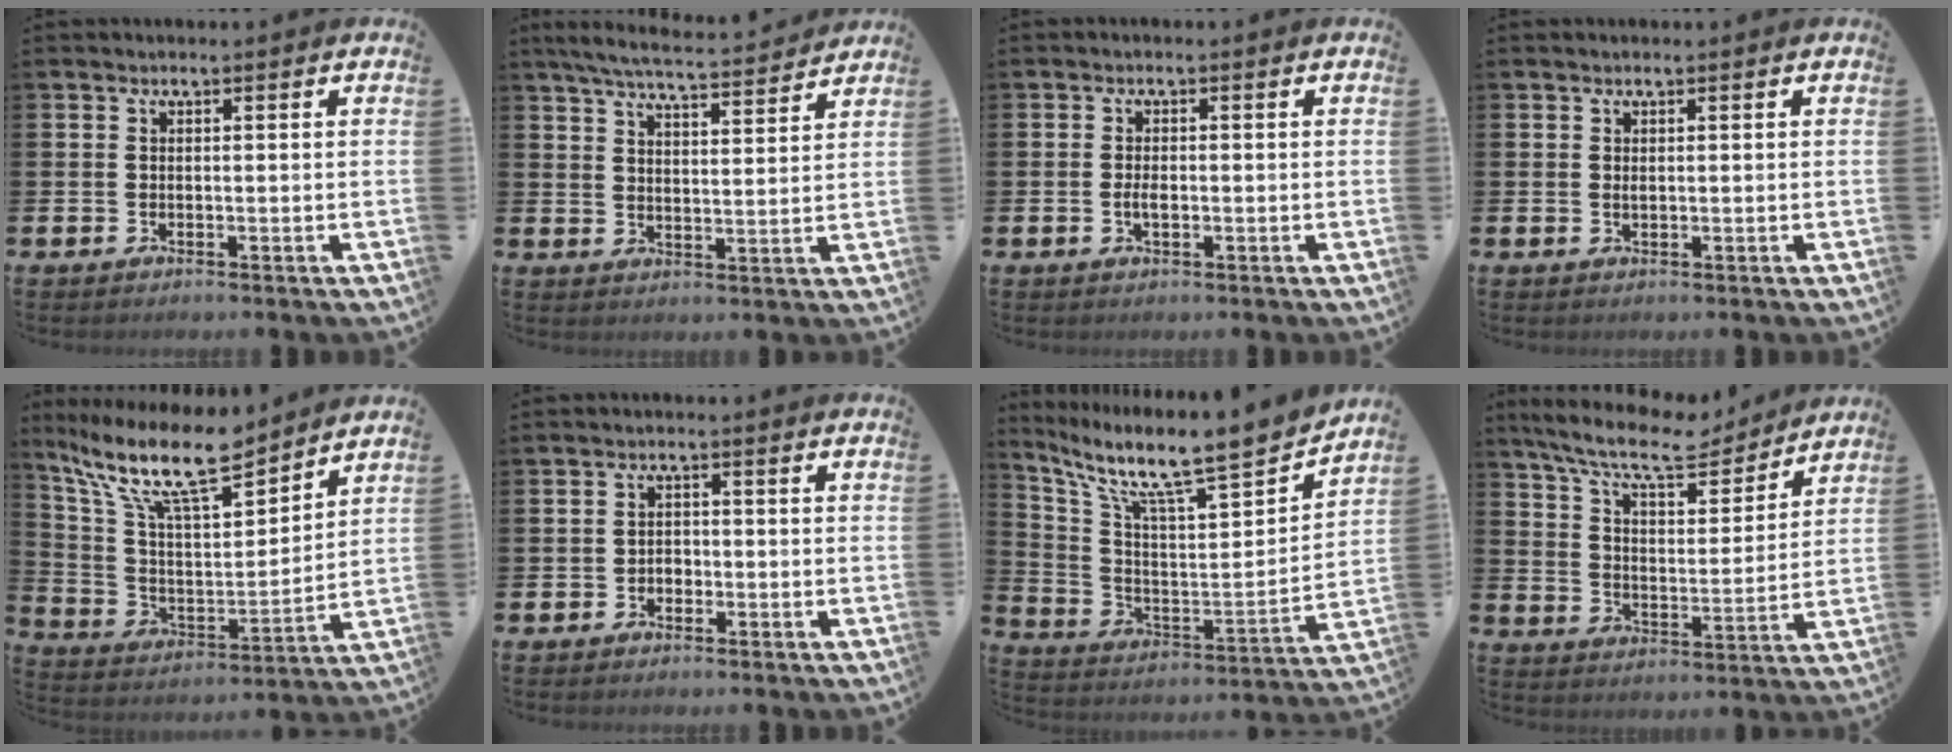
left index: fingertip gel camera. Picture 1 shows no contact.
{"total": 5.9, "force": [5.6, 0.3, 1.8], "torque": [-0.050, -0.038, 0.096]}
{"total": 1.7, "force": [-0.3, 0.8, 1.5], "torque": [-0.028, 0.002, -0.006]}
{"total": 0.6, "force": [0.2, 0.2, 0.5], "torque": [-0.010, 0.002, 0.004]}
{"total": 13.7, "force": [11.2, 3.3, 7.2], "torque": [-0.169, -0.059, 0.194]}
{"total": 1.4, "force": [-0.7, 1.1, 0.4], "torque": [-0.009, 0.003, -0.017]}
{"total": 10.7, "force": [9.1, 1.6, 5.4], "torque": [-0.135, -0.074, 0.143]}
{"total": 10.6, "force": [9.4, 2.1, 4.4], "torque": [-0.113, -0.057, 0.162]}